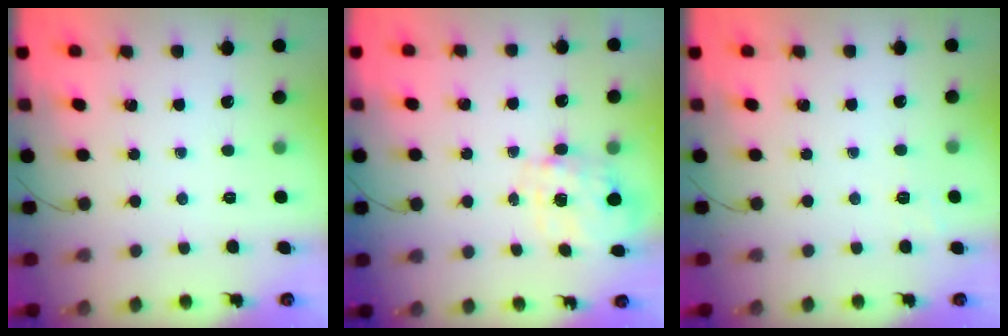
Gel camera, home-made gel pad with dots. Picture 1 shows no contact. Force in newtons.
{"total": 3.8, "press": 3.7, "slide": 0.9}
{"total": 1.9, "press": 0.9, "slide": 1.6}